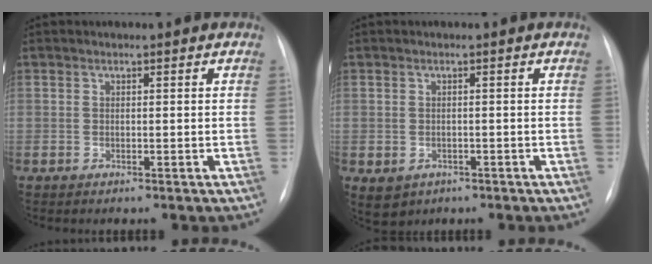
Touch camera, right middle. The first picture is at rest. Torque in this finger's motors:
{"motor_torque": [0.28, -0.24, 0.19, 0.04]}